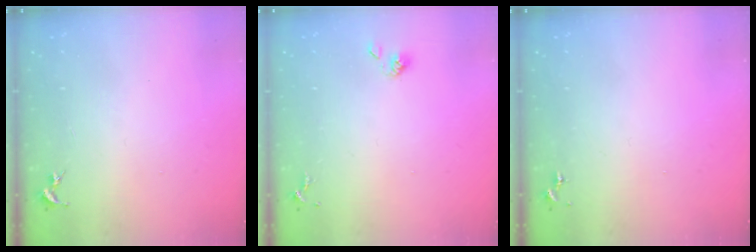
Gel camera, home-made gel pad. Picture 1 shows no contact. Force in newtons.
{"total": 3.6, "press": 3.4, "slide": 1.2}
{"total": 0.0}